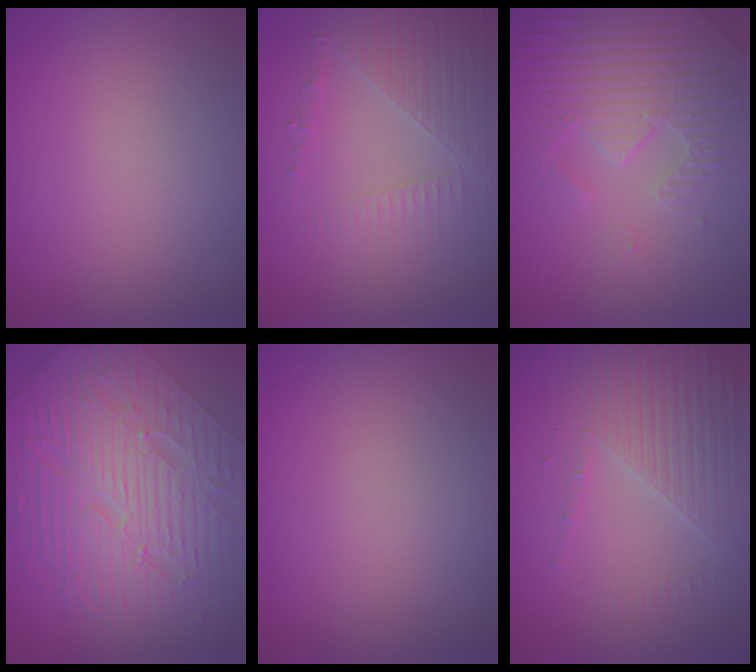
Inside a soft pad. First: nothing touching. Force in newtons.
{"total": 5.0, "press": 3.2, "slide": 3.8}
{"total": 4.8, "press": 3.9, "slide": 2.8}
{"total": 10.4, "press": 7.1, "slide": 7.6}
{"total": 0.0}
{"total": 3.8, "press": 3.5, "slide": 1.5}